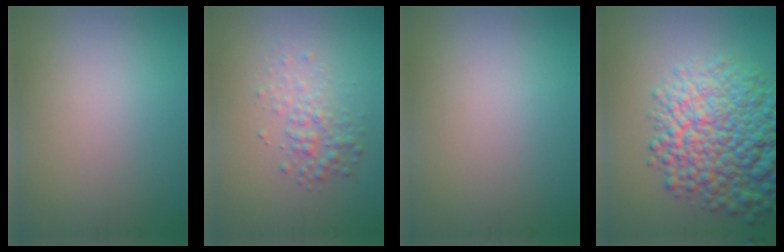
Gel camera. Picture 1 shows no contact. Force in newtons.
{"total": 2.3, "press": 2.3, "slide": 0.1}
{"total": 0.0}
{"total": 11.7, "press": 11.7, "slide": 0.6}